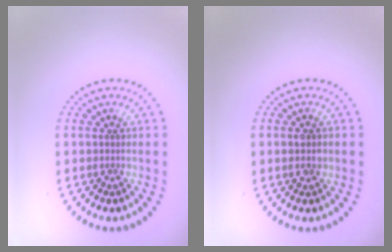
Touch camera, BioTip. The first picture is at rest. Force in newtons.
{"total": 1.8, "press": 1.8, "slide": 0.1}